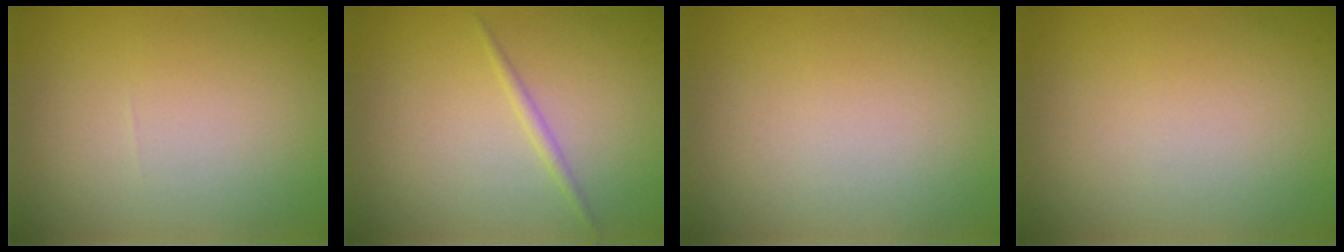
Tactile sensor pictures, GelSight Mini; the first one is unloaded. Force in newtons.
{"total": 0.9, "press": 0.9, "slide": 0.0}
{"total": 0.0}
{"total": 0.0}